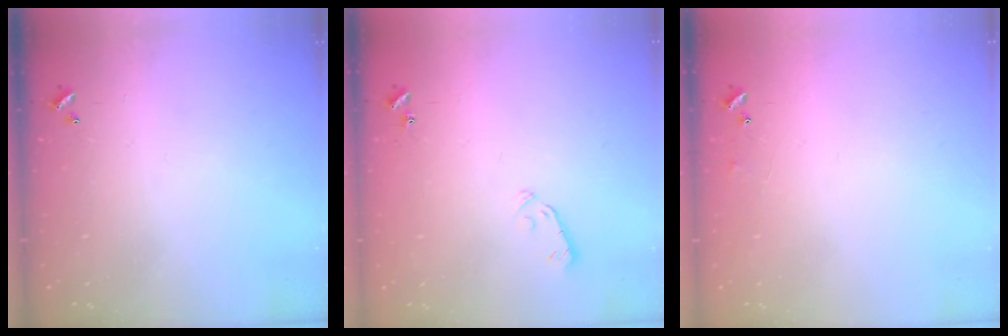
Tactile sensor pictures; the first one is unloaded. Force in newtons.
{"total": 3.7, "press": 3.6, "slide": 0.9}
{"total": 6.4, "press": 6.3, "slide": 0.5}